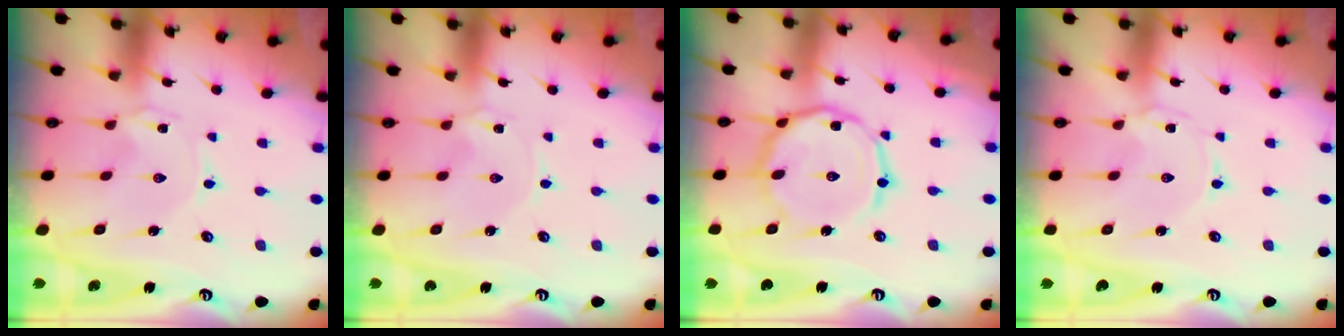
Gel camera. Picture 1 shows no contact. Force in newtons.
{"total": 0.0}
{"total": 13.4, "press": 13.4, "slide": 0.9}
{"total": 0.5, "press": 0.4, "slide": 0.2}